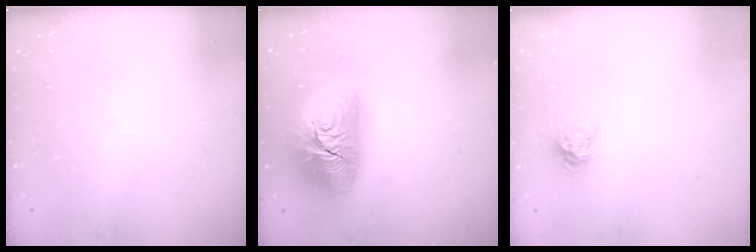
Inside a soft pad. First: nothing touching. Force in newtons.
{"total": 20.2, "press": 20.1, "slide": 1.4}
{"total": 4.9, "press": 4.9, "slide": 0.6}